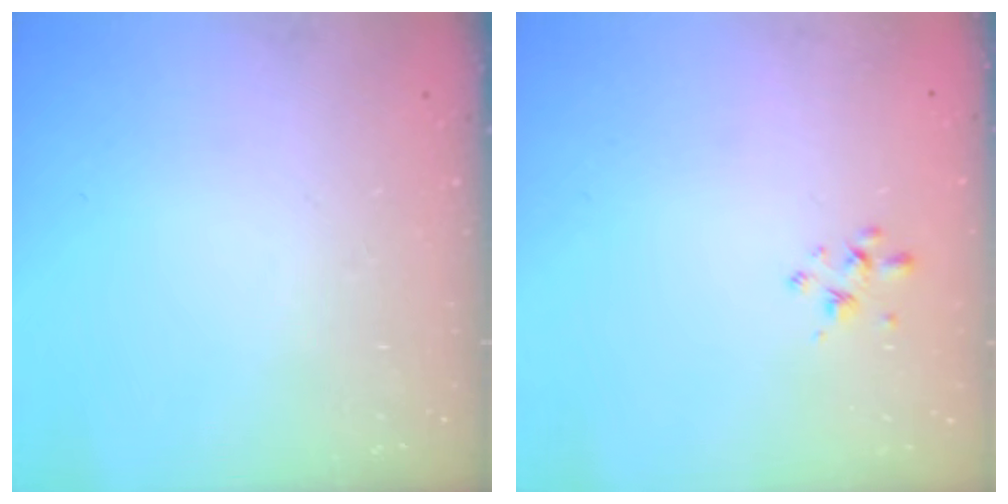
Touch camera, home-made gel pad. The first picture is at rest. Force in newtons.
{"total": 2.8, "press": 2.6, "slide": 1.0}